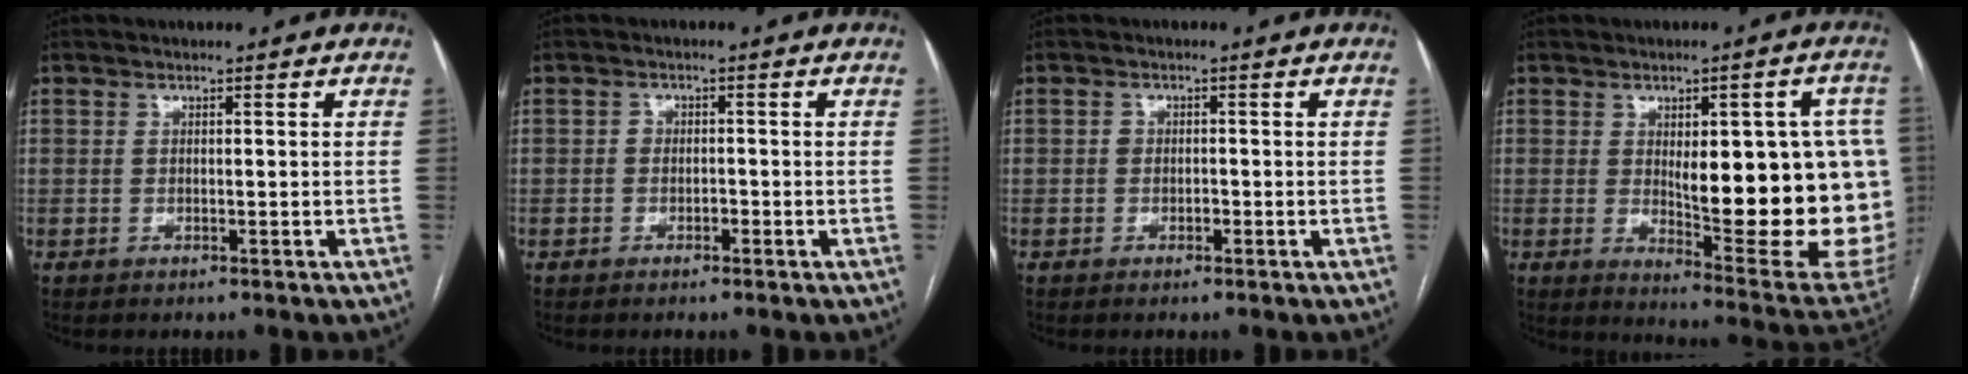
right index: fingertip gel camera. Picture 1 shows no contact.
{"total": 1.3, "force": [-0.7, 0.9, 0.7], "torque": [-0.006, 0.006, -0.011]}
{"total": 1.2, "force": [-0.5, 0.9, 0.6], "torque": [-0.006, 0.005, -0.007]}
{"total": 23.1, "force": [-0.1, 5.5, 22.4], "torque": [-0.210, 0.006, 0.020]}